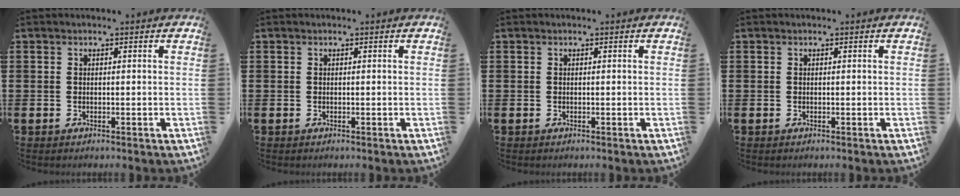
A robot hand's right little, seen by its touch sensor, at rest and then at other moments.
{"total": 0.0}
{"total": 0.0}
{"total": 0.0}